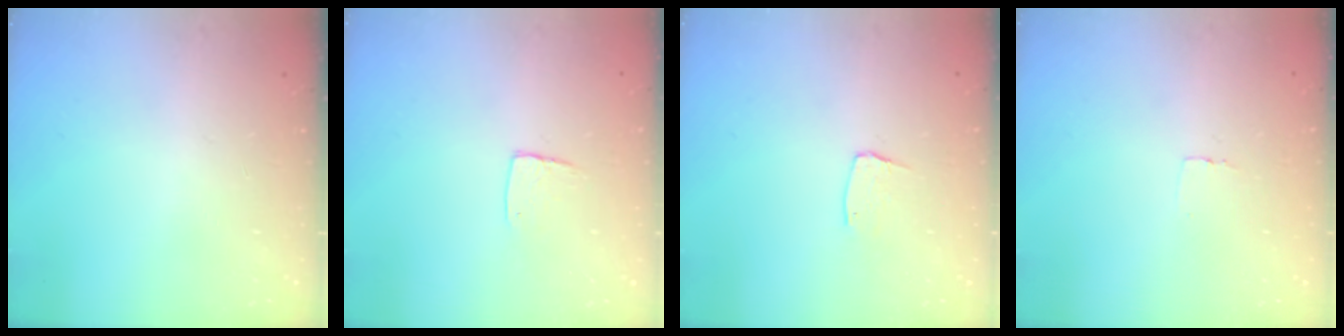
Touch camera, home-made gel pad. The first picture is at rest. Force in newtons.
{"total": 5.9, "press": 5.9, "slide": 0.4}
{"total": 4.7, "press": 4.7, "slide": 0.3}
{"total": 2.3, "press": 2.3, "slide": 0.1}